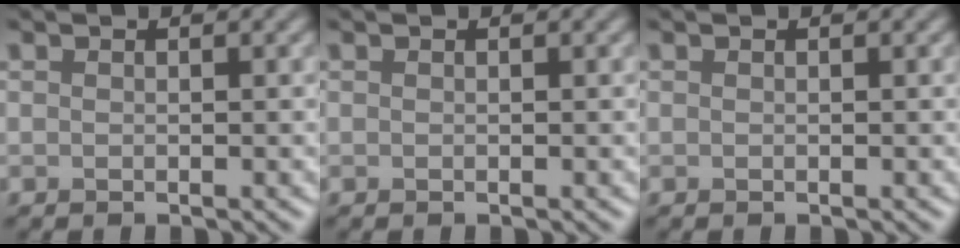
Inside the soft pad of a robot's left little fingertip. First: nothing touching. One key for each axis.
{"total": 0.0}
{"total": 0.0}